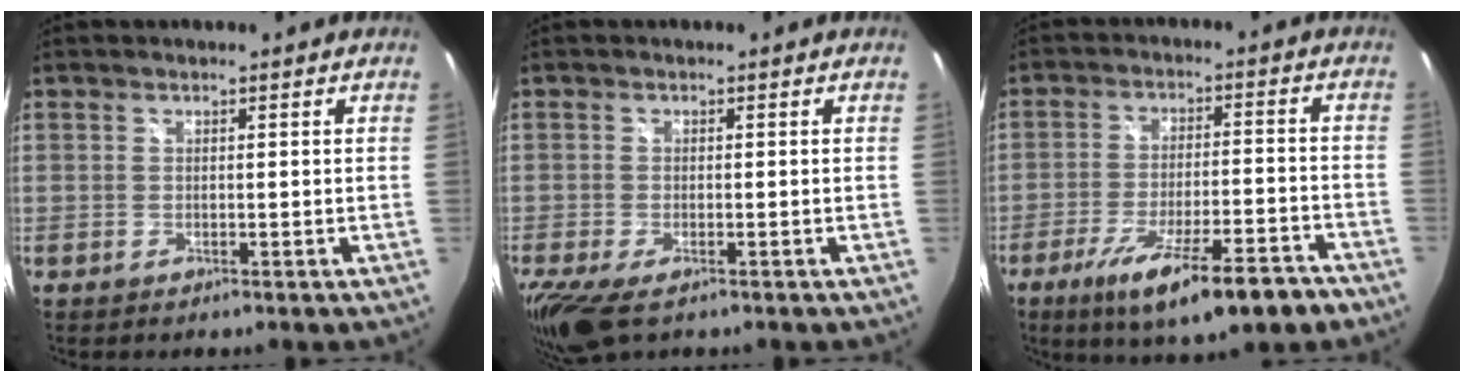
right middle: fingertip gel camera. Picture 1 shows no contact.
{"total": 7.6, "force": [-4.9, 2.7, 5.0], "torque": [-0.115, -0.036, -0.088]}
{"total": 16.3, "force": [-10.9, 3.3, 11.7], "torque": [-0.209, -0.043, -0.166]}